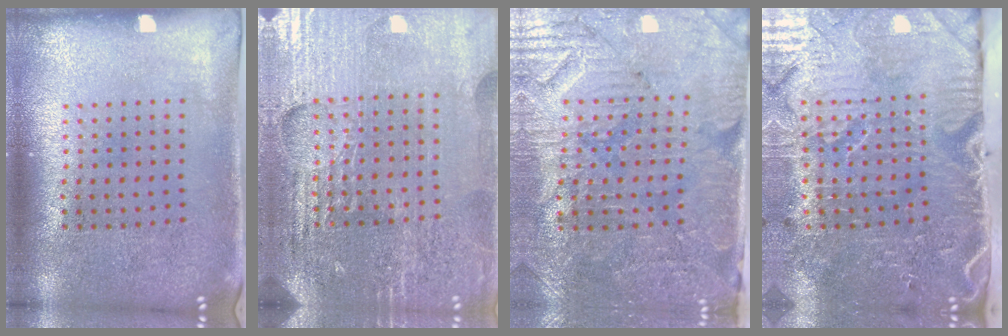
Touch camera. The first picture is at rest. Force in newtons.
{"total": 4.7, "press": 4.4, "slide": 1.7}
{"total": 3.8, "press": 3.5, "slide": 1.3}
{"total": 5.3, "press": 4.3, "slide": 3.0}